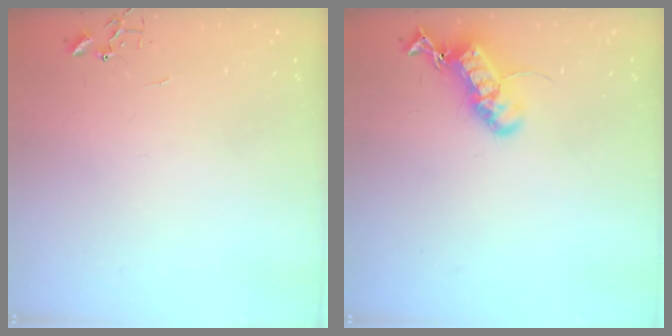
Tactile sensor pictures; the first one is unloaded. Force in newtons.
{"total": 16.7, "press": 16.6, "slide": 1.2}